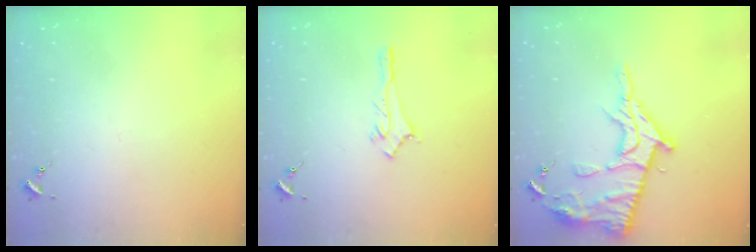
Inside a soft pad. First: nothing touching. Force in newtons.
{"total": 2.8, "press": 2.8, "slide": 0.3}
{"total": 16.7, "press": 16.7, "slide": 1.6}